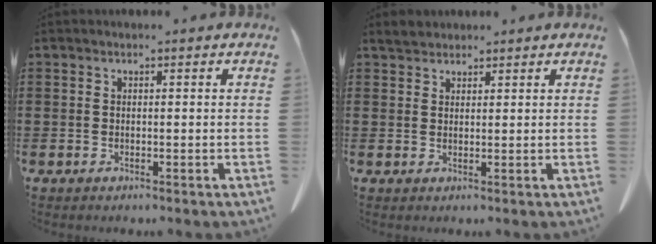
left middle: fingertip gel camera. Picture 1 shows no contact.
{"total": 2.0, "force": [1.9, 0.6, 0.2], "torque": [-0.010, 0.004, 0.037]}